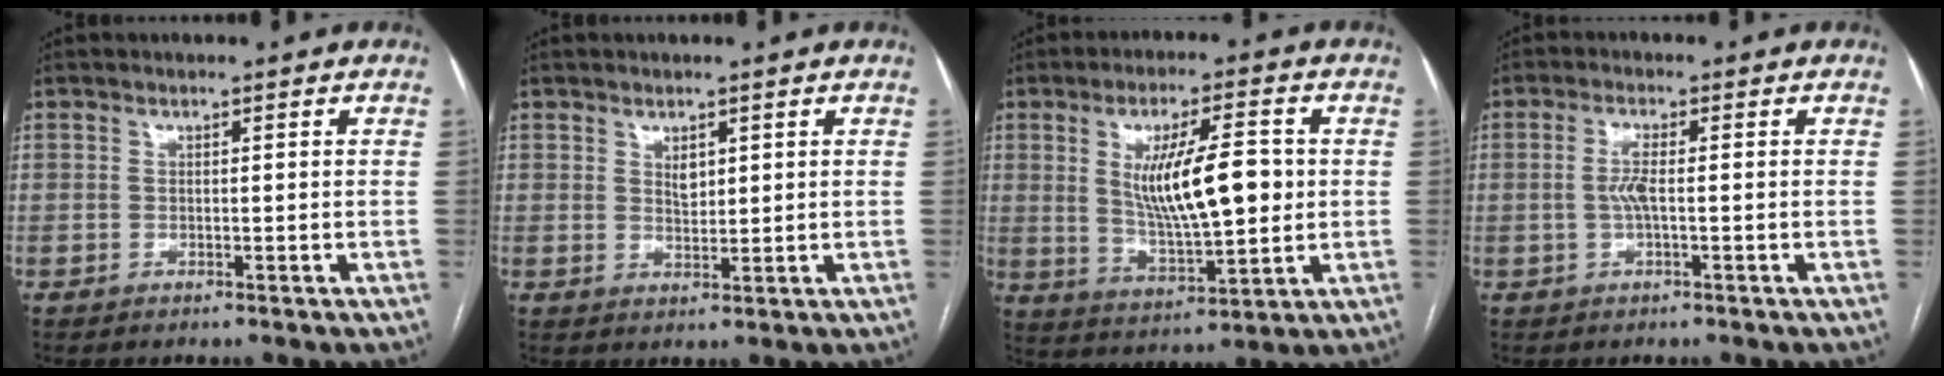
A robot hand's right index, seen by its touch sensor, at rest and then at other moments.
{"total": 2.1, "force": [1.0, 1.2, 1.4], "torque": [-0.026, -0.002, 0.022]}
{"total": 12.9, "force": [1.8, 2.9, 12.5], "torque": [-0.224, 0.000, 0.036]}
{"total": 3.0, "force": [-0.3, 0.4, 3.0], "torque": [-0.064, 0.000, -0.006]}